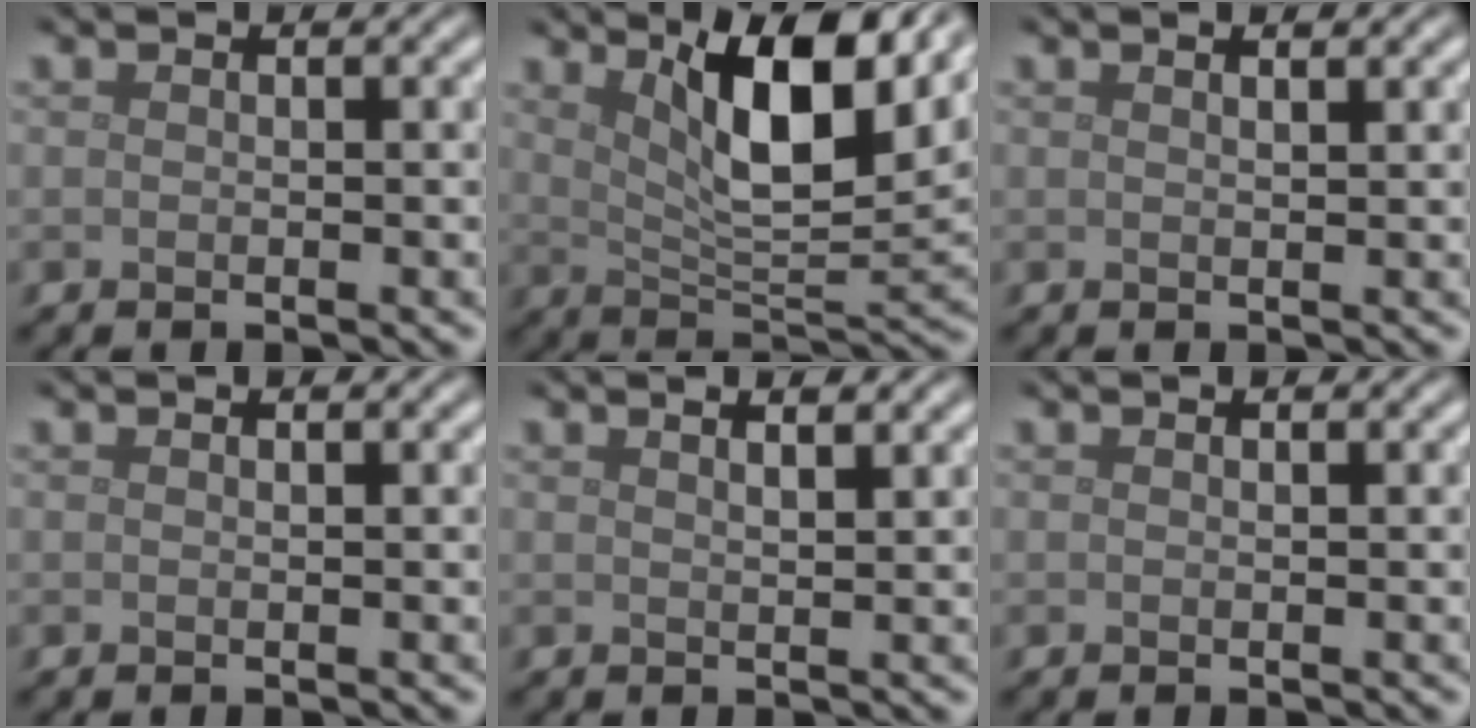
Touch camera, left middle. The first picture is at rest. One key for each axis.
{"total": 9.6, "fx": 4.7, "fy": 3.0, "fz": 7.8, "tx": -0.124, "ty": -0.004, "tz": 0.082}
{"total": 1.4, "fx": 0.9, "fy": 0.4, "fz": 0.9, "tx": -0.004, "ty": 0.000, "tz": 0.003}
{"total": 0.0}
{"total": 3.2, "fx": 2.1, "fy": 1.3, "fz": 2.1, "tx": -0.001, "ty": 0.017, "tz": -0.002}
{"total": 0.0}